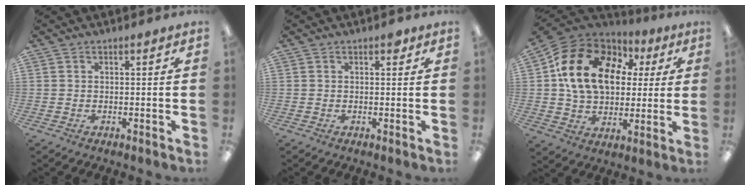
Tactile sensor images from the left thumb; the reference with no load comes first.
{"total": 1.5, "force": [0.8, 0.8, 0.9], "torque": [-0.003, -0.003, 0.010]}
{"total": 19.1, "force": [5.6, 14.4, 11.2], "torque": [-0.220, 0.003, 0.109]}